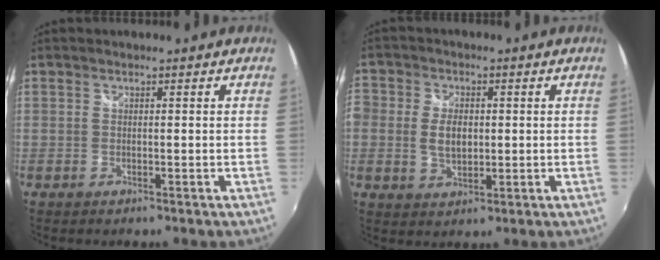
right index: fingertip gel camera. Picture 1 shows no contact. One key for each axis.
{"total": 6.9, "fx": -0.4, "fy": 5.0, "fz": 4.8, "tx": -0.103, "ty": 0.006, "tz": -0.011}